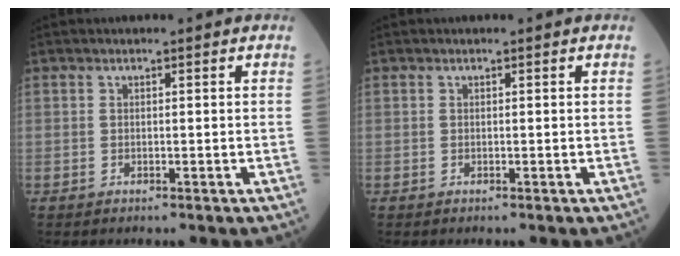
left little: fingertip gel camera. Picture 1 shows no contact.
{"total": 0.0}